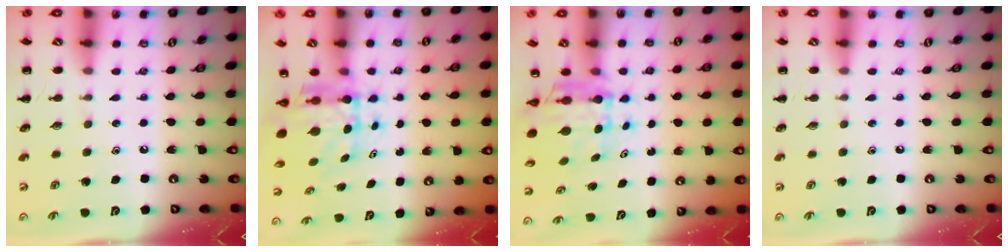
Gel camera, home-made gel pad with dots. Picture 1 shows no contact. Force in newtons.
{"total": 6.4, "press": 6.1, "slide": 2.0}
{"total": 5.7, "press": 5.5, "slide": 1.4}
{"total": 0.0}